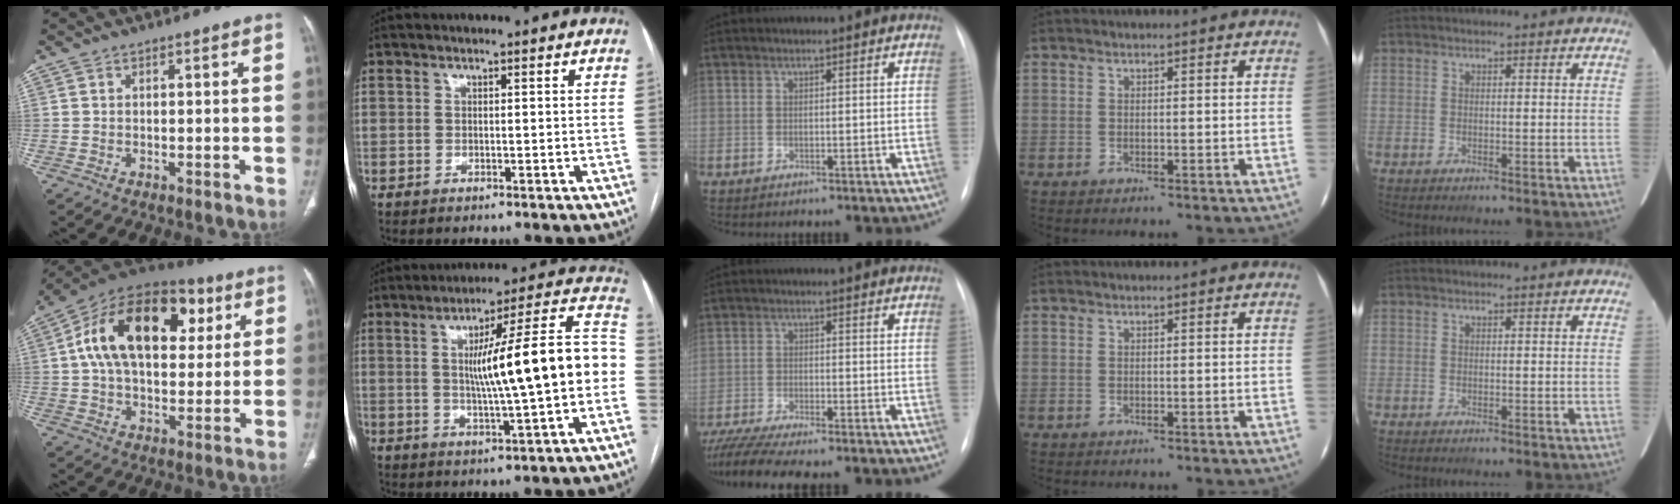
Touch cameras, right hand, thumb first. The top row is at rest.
{"thumb": {"total": 24.1, "force": [6.5, 14.5, 18.1], "torque": [-0.281, 0.021, 0.097]}, "index": {"total": 17.9, "force": [-0.2, 0.5, 17.9], "torque": [-0.259, 0.027, -0.005]}, "middle": {"total": 9.7, "force": [-8.4, 0.6, 4.7], "torque": [-0.078, -0.013, -0.134]}}